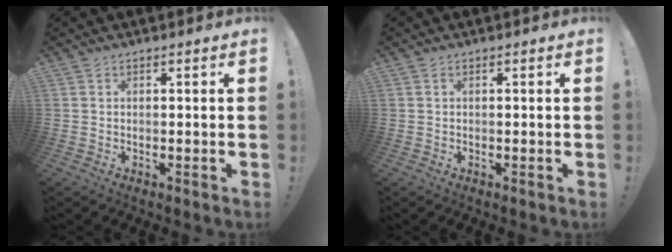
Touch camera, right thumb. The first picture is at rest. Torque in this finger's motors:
{"motor_torque": [-0.04, 0.18, -0.05, 0.13, 0.00]}